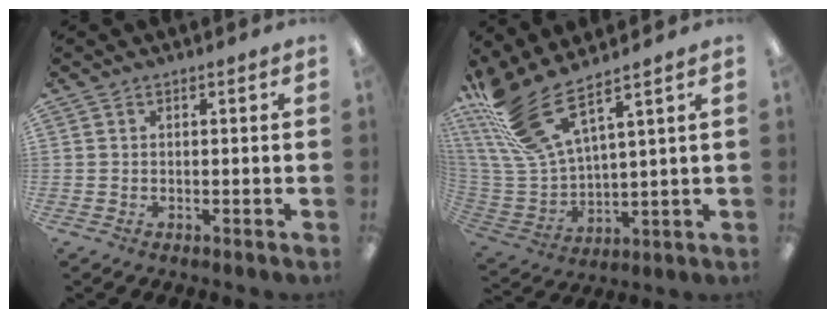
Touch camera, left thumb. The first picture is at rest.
{"total": 16.6, "force": [11.3, 5.2, 10.9], "torque": [-0.255, -0.064, 0.203]}